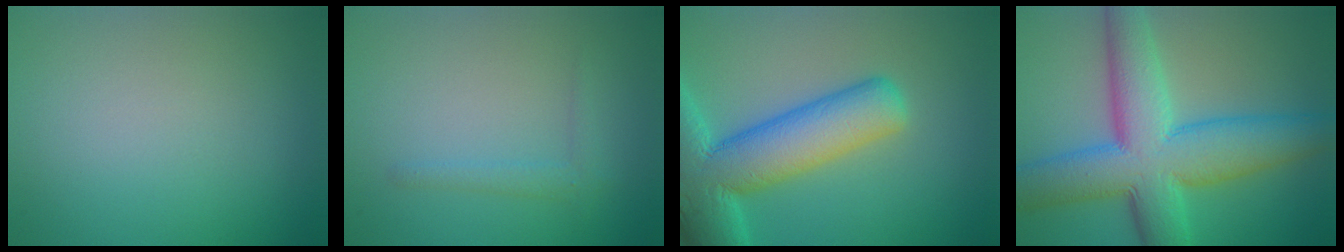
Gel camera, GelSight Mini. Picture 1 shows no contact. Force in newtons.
{"total": 1.1, "press": 1.1, "slide": 0.1}
{"total": 11.9, "press": 11.9, "slide": 0.7}
{"total": 11.1, "press": 11.1, "slide": 0.1}